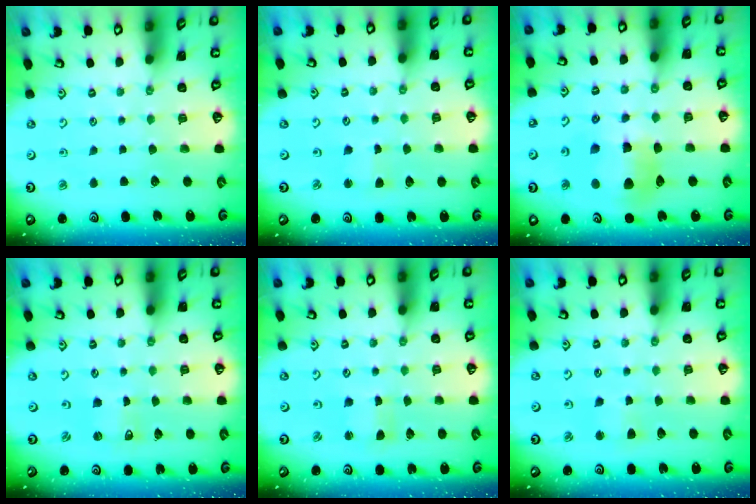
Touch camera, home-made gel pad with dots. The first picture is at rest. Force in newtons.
{"total": 2.6, "press": 2.6, "slide": 0.3}
{"total": 12.5, "press": 12.4, "slide": 1.7}
{"total": 1.2, "press": 1.2, "slide": 0.1}
{"total": 1.5, "press": 1.5, "slide": 0.2}
{"total": 2.7, "press": 2.7, "slide": 0.4}